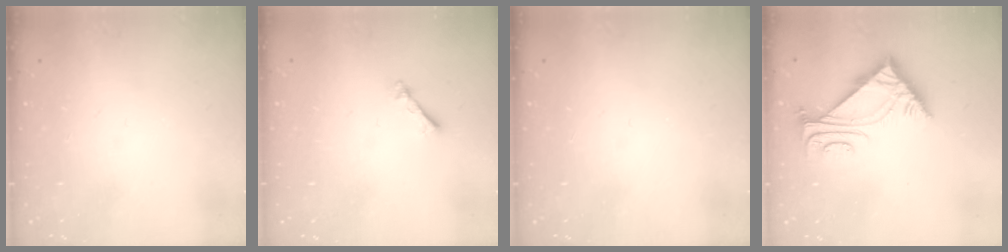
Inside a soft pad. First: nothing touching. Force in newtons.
{"total": 1.7, "press": 1.7, "slide": 0.3}
{"total": 0.0}
{"total": 5.5, "press": 5.4, "slide": 0.9}